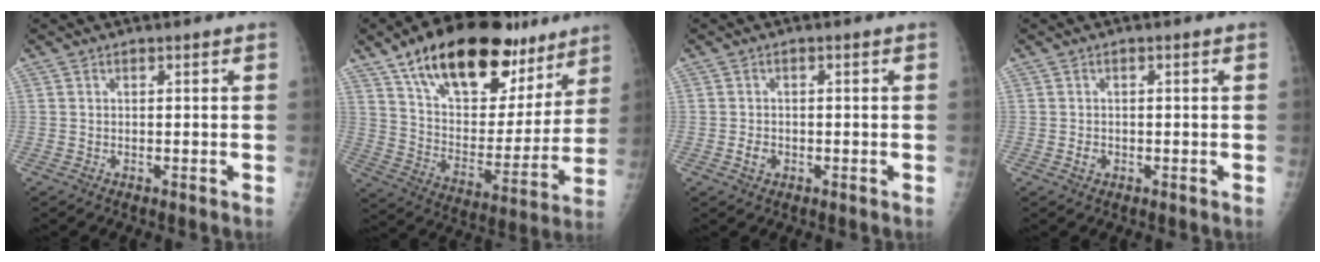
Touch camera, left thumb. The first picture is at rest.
{"total": 27.9, "force": [17.8, 13.4, 16.8], "torque": [-0.223, -0.045, 0.284]}
{"total": 2.1, "force": [-0.7, 1.6, 1.1], "torque": [-0.013, 0.004, -0.011]}
{"total": 1.4, "force": [-0.4, 1.2, 0.7], "torque": [-0.006, 0.002, -0.007]}